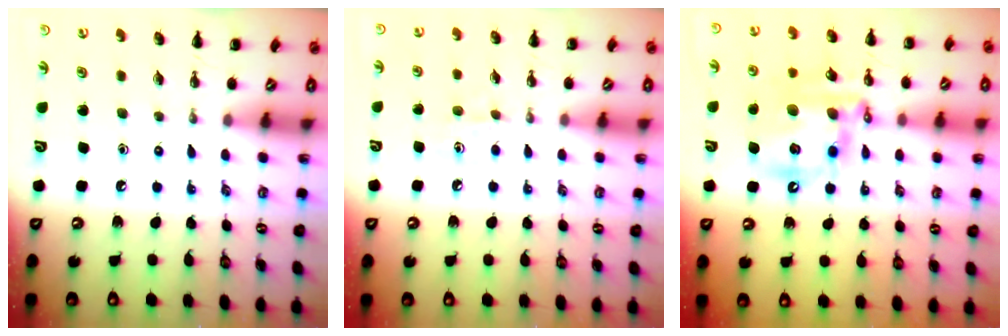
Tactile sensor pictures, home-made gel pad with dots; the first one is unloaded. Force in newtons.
{"total": 5.4, "press": 5.1, "slide": 1.8}
{"total": 15.7, "press": 15.3, "slide": 3.4}